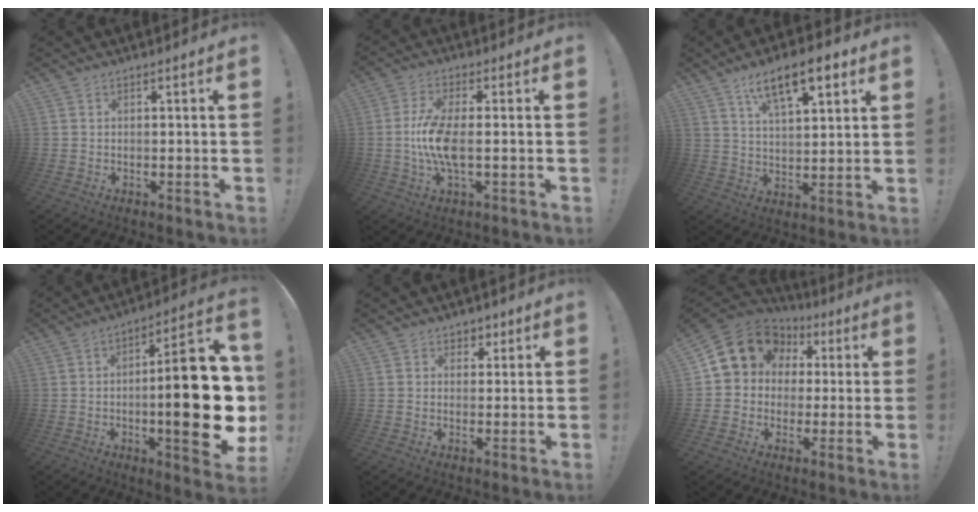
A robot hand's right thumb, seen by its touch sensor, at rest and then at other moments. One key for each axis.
{"total": 10.4, "fx": -0.9, "fy": 3.6, "fz": 9.7, "tx": -0.188, "ty": -0.008, "tz": -0.017}
{"total": 13.1, "fx": 7.5, "fy": 4.6, "fz": 9.7, "tx": -0.149, "ty": -0.027, "tz": 0.124}
{"total": 25.5, "fx": -2.5, "fy": 7.2, "fz": 24.3, "tx": -0.364, "ty": 0.002, "tz": -0.037}
{"total": 3.5, "fx": 1.7, "fy": 3.0, "fz": 0.7, "tx": 0.007, "ty": -0.008, "tz": 0.028}
{"total": 13.2, "fx": 4.5, "fy": 11.1, "fz": 5.5, "tx": -0.080, "ty": -0.016, "tz": 0.095}